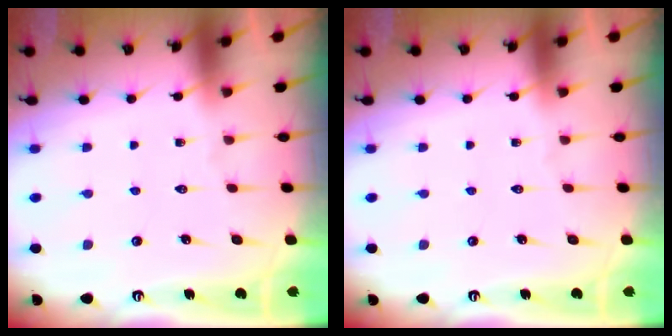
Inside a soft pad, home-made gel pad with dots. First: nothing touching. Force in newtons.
{"total": 0.0}